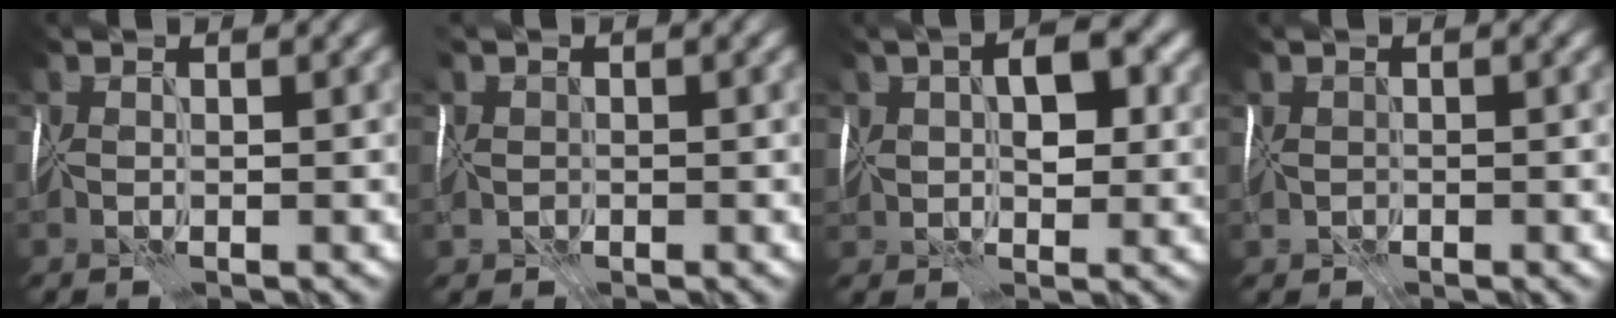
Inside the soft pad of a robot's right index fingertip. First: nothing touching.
{"total": 1.3, "force": [-0.6, 1.1, -0.3], "torque": [-0.003, 0.000, -0.013]}
{"total": 6.4, "force": [1.3, 4.3, 4.6], "torque": [-0.051, 0.012, 0.014]}
{"total": 1.0, "force": [-0.6, 0.7, -0.4], "torque": [-0.001, -0.003, -0.012]}